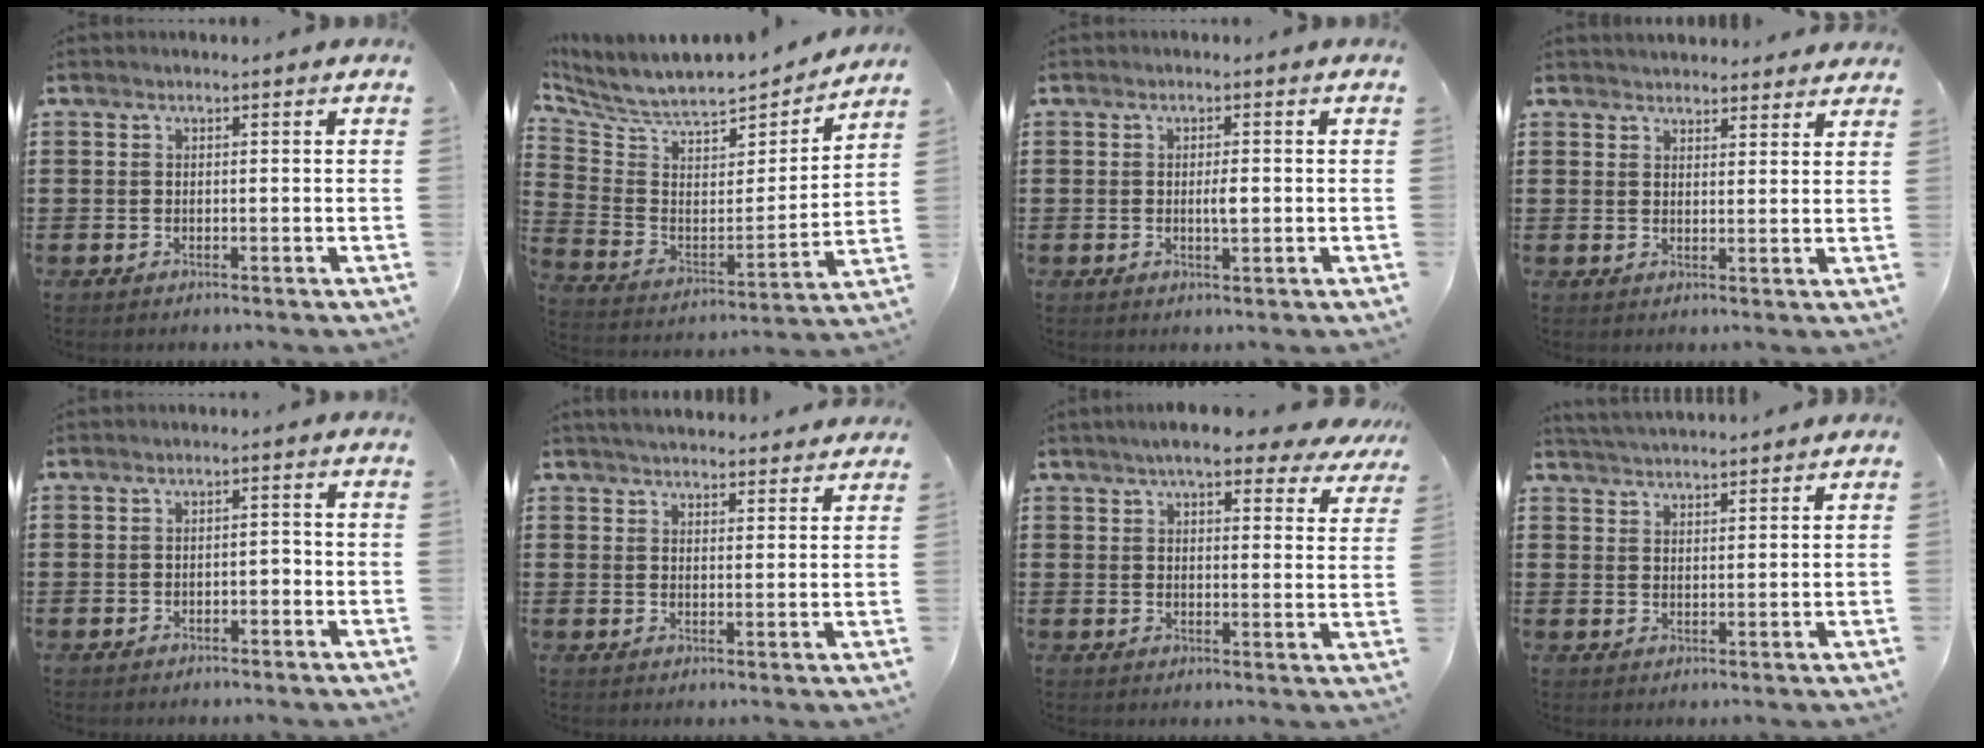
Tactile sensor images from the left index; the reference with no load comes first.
{"total": 6.7, "force": [6.3, 1.4, 1.9], "torque": [-0.073, -0.057, 0.104]}
{"total": 2.1, "force": [-0.1, 0.5, 2.0], "torque": [-0.038, -0.001, -0.001]}
{"total": 2.7, "force": [2.7, 0.3, -0.1], "torque": [-0.004, -0.006, 0.052]}
{"total": 1.2, "force": [-0.9, 0.4, 0.7], "torque": [-0.018, 0.001, -0.020]}
{"total": 3.5, "force": [3.5, 0.0, 0.3], "torque": [-0.015, -0.011, 0.064]}
{"total": 7.0, "force": [5.9, 1.0, 3.5], "torque": [-0.070, -0.018, 0.104]}
{"total": 3.0, "force": [3.0, -0.4, 0.0], "torque": [-0.010, -0.009, 0.056]}